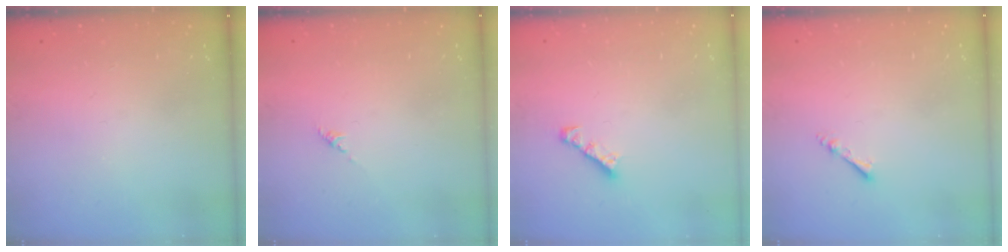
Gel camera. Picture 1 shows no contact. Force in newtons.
{"total": 0.0}
{"total": 3.0, "press": 3.0, "slide": 0.4}
{"total": 2.2, "press": 2.1, "slide": 0.4}